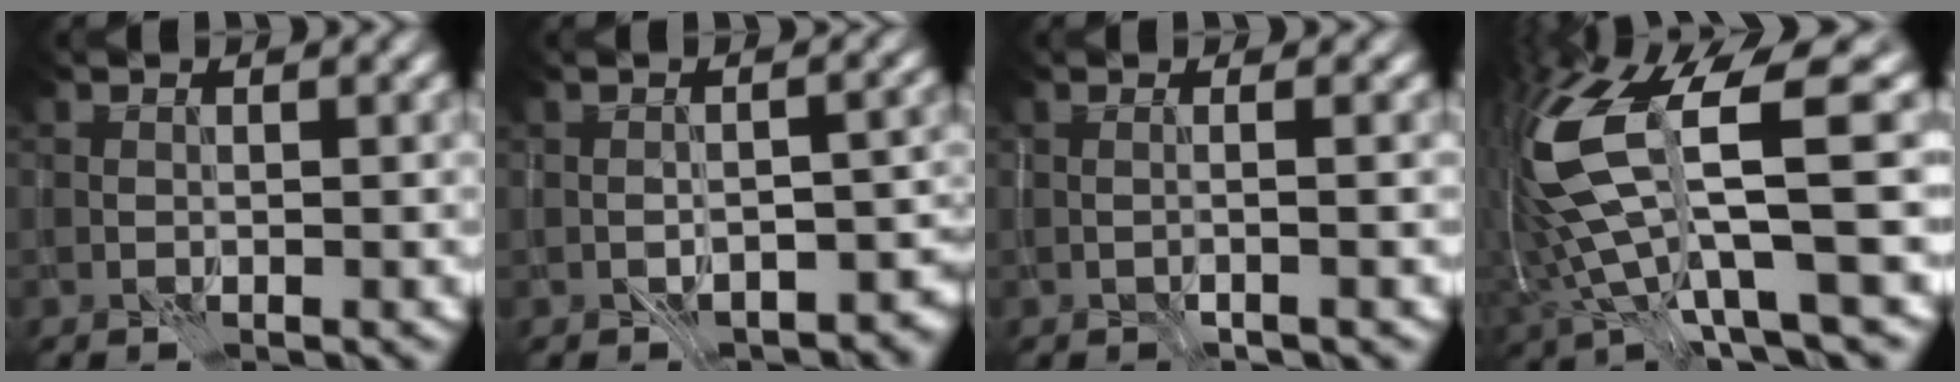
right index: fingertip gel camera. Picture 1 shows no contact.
{"total": 5.8, "force": [-3.8, 2.8, 3.4], "torque": [-0.034, 0.008, -0.047]}
{"total": 2.0, "force": [0.0, 0.7, 1.8], "torque": [-0.014, 0.002, -0.018]}
{"total": 11.5, "force": [0.5, 3.0, 11.1], "torque": [-0.231, -0.003, 0.018]}